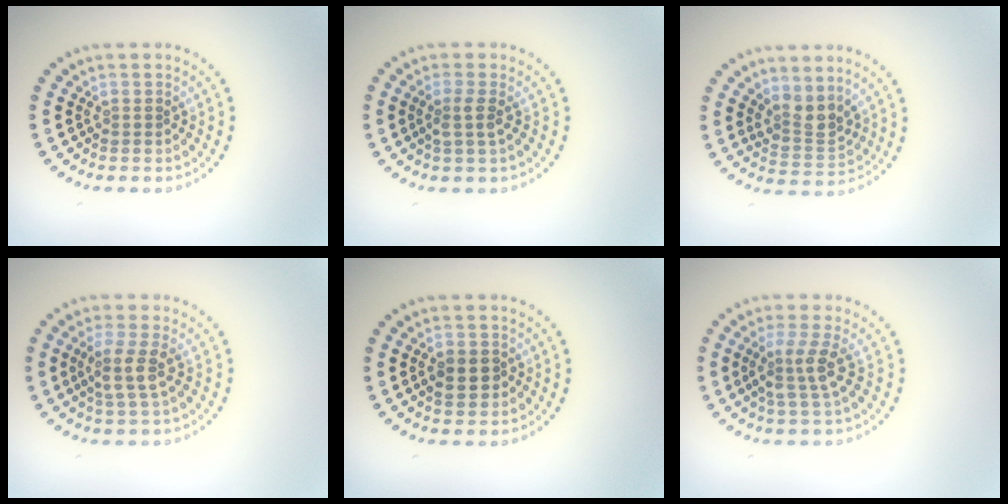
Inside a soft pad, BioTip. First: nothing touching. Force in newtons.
{"total": 1.6, "press": 1.3, "slide": 0.9}
{"total": 2.6, "press": 2.0, "slide": 1.7}
{"total": 2.7, "press": 2.2, "slide": 1.5}
{"total": 2.5, "press": 2.4, "slide": 0.4}
{"total": 2.8, "press": 2.1, "slide": 1.8}